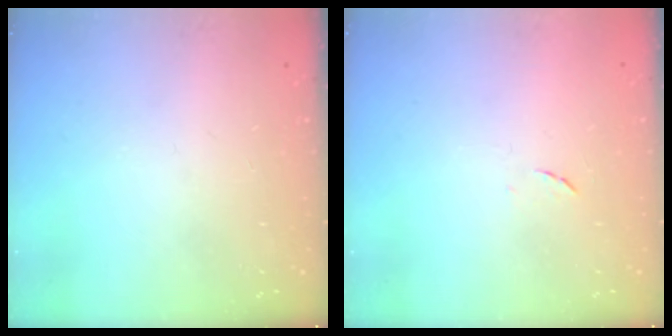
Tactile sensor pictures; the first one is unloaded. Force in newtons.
{"total": 4.8, "press": 4.8, "slide": 0.5}